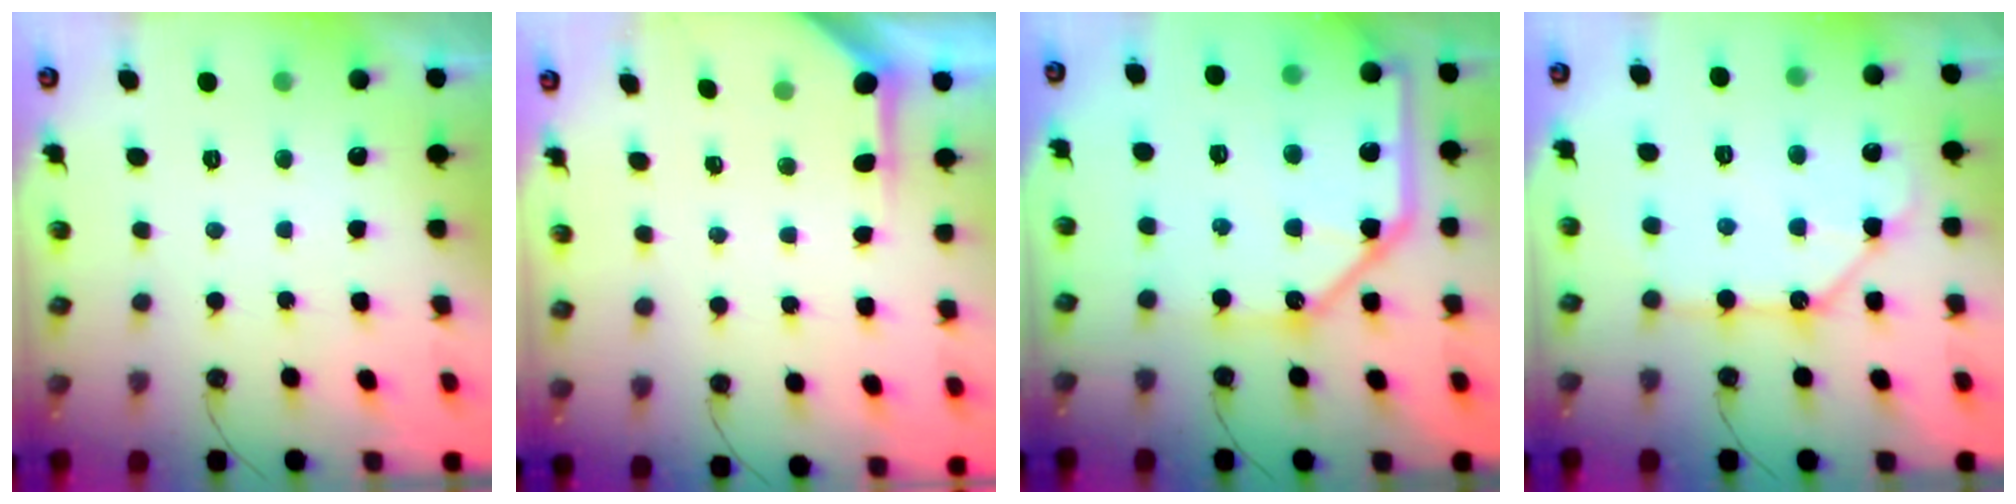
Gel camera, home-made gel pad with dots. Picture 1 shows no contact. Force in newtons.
{"total": 4.1, "press": 4.1, "slide": 0.3}
{"total": 21.5, "press": 21.3, "slide": 2.4}
{"total": 13.1, "press": 13.1, "slide": 1.5}